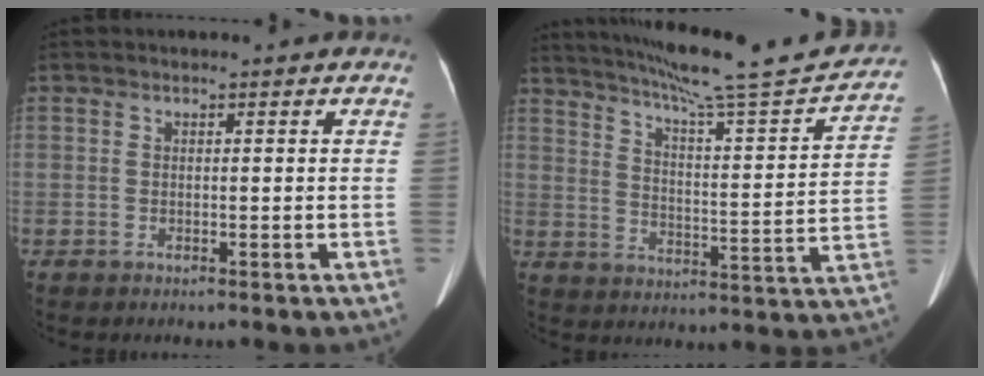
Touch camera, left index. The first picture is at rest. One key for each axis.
{"total": 21.7, "fx": 19.7, "fy": 1.0, "fz": 9.1, "tx": -0.142, "ty": -0.029, "tz": 0.263}